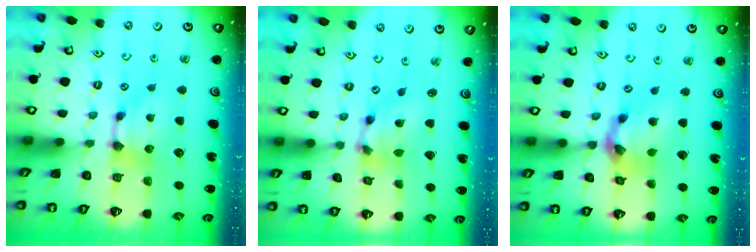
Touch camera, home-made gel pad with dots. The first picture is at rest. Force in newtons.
{"total": 5.2, "press": 4.9, "slide": 1.8}
{"total": 6.5, "press": 6.1, "slide": 2.2}